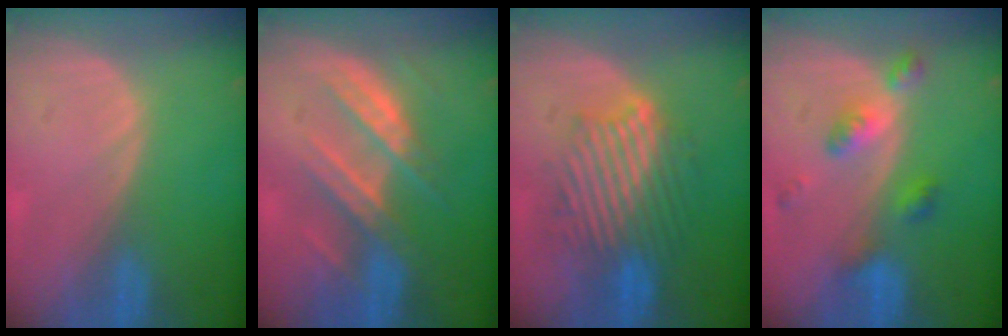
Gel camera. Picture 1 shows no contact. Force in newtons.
{"total": 8.2, "press": 7.6, "slide": 3.1}
{"total": 9.1, "press": 9.1, "slide": 0.6}
{"total": 5.8, "press": 5.0, "slide": 2.8}